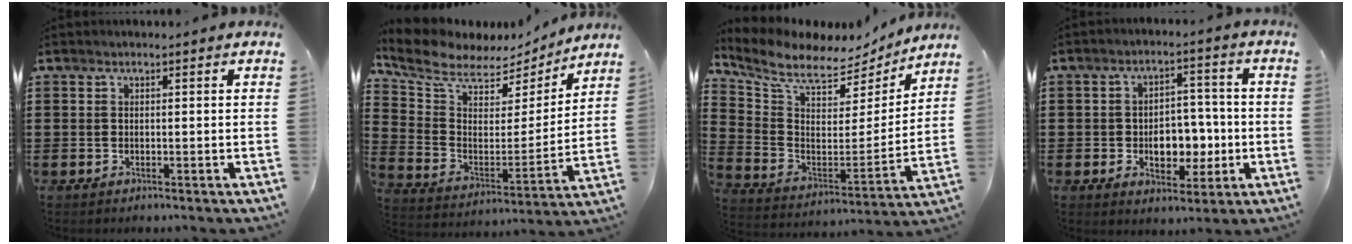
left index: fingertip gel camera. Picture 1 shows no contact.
{"total": 7.8, "force": [6.5, 3.2, 2.7], "torque": [-0.093, -0.041, 0.113]}
{"total": 7.8, "force": [6.9, 2.3, 2.8], "torque": [-0.094, -0.053, 0.117]}
{"total": 7.4, "force": [-1.5, 4.9, 5.3], "torque": [-0.074, 0.005, -0.029]}